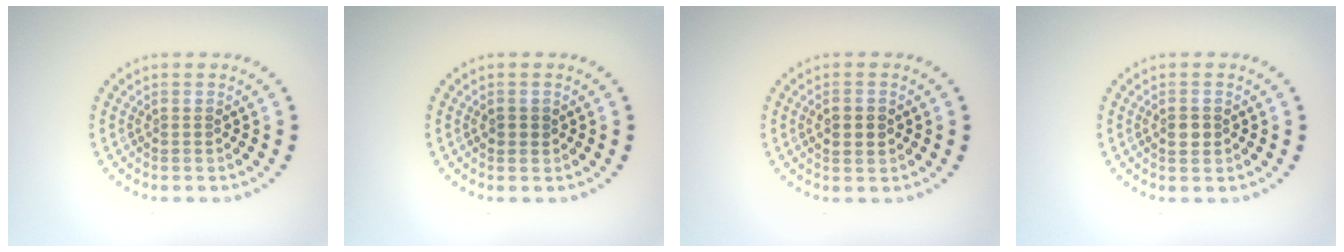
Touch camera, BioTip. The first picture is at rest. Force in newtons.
{"total": 1.2, "press": 1.1, "slide": 0.3}
{"total": 2.7, "press": 2.7, "slide": 0.0}
{"total": 1.6, "press": 1.5, "slide": 0.3}